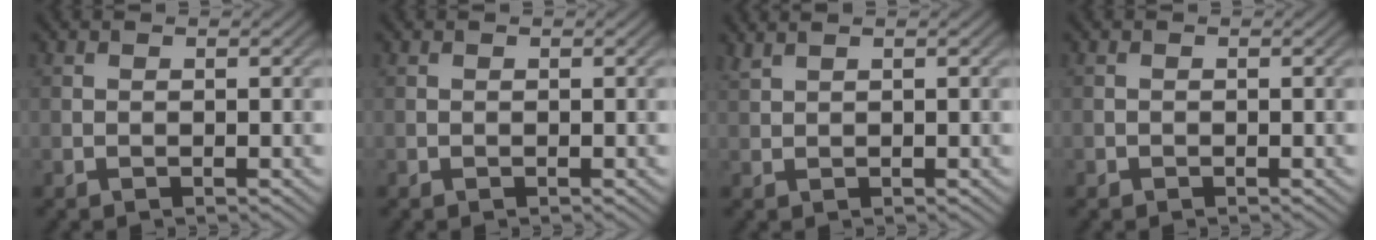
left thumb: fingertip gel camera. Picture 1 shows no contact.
{"total": 0.0}
{"total": 1.4, "force": [1.2, 0.1, 0.7], "torque": [-0.024, 0.007, 0.027]}
{"total": 0.0}